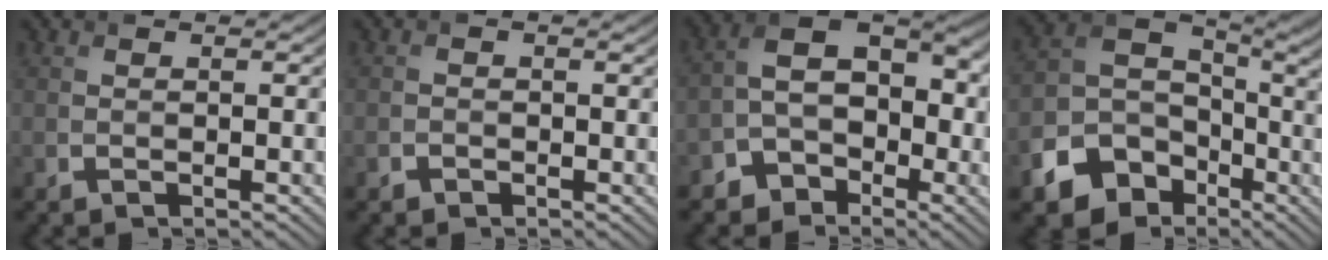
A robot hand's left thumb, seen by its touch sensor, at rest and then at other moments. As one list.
[{"total": 1.0, "force": [-0.7, 0.7, 0.1], "torque": [0.001, -0.002, -0.017]}, {"total": 8.1, "force": [-4.0, 5.9, 3.8], "torque": [-0.058, -0.004, -0.082]}, {"total": 11.3, "force": [-4.9, 8.6, 5.6], "torque": [-0.135, -0.038, -0.100]}]